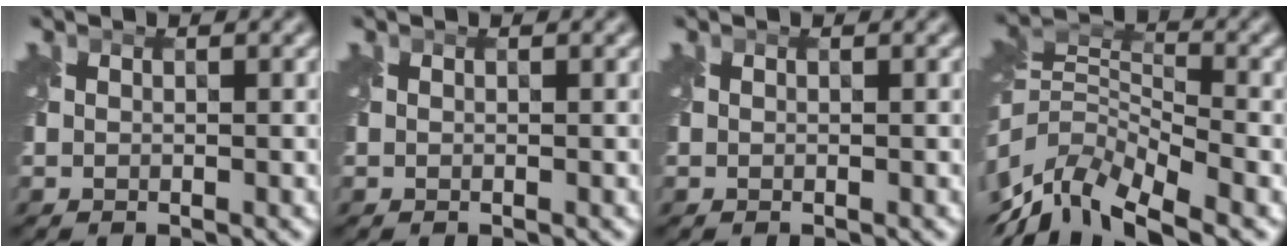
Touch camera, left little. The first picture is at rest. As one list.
[{"total": 0.0}, {"total": 0.0}, {"total": 8.6, "force": [-4.8, 3.7, 6.1], "torque": [-0.111, 0.000, -0.102]}]